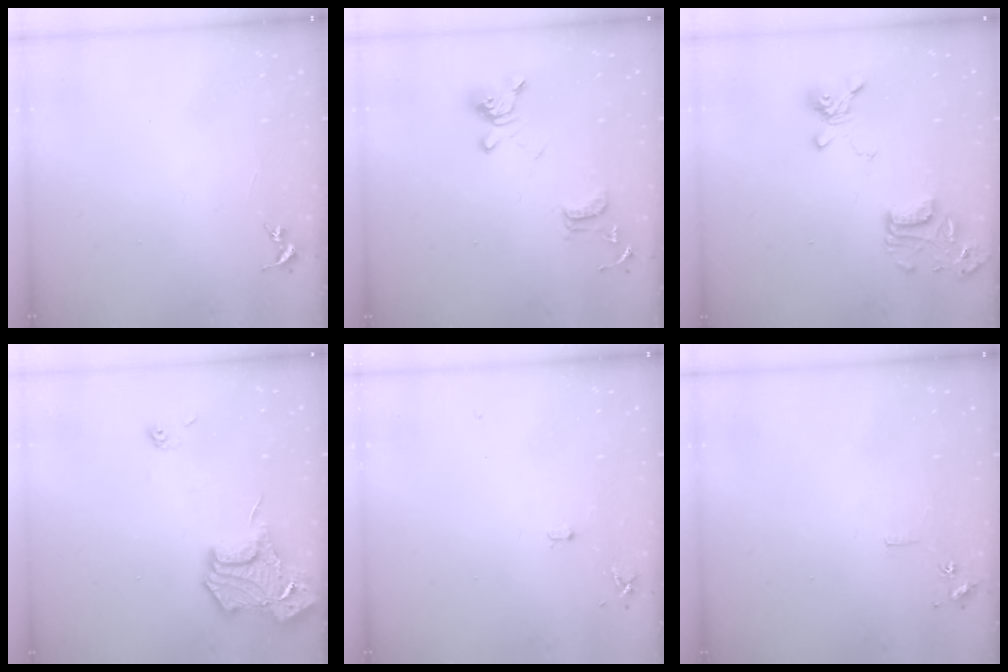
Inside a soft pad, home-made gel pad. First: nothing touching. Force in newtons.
{"total": 14.3, "press": 14.2, "slide": 1.5}
{"total": 15.9, "press": 15.8, "slide": 1.7}
{"total": 15.5, "press": 15.4, "slide": 1.4}
{"total": 5.2, "press": 5.1, "slide": 0.6}
{"total": 5.6, "press": 5.6, "slide": 0.7}